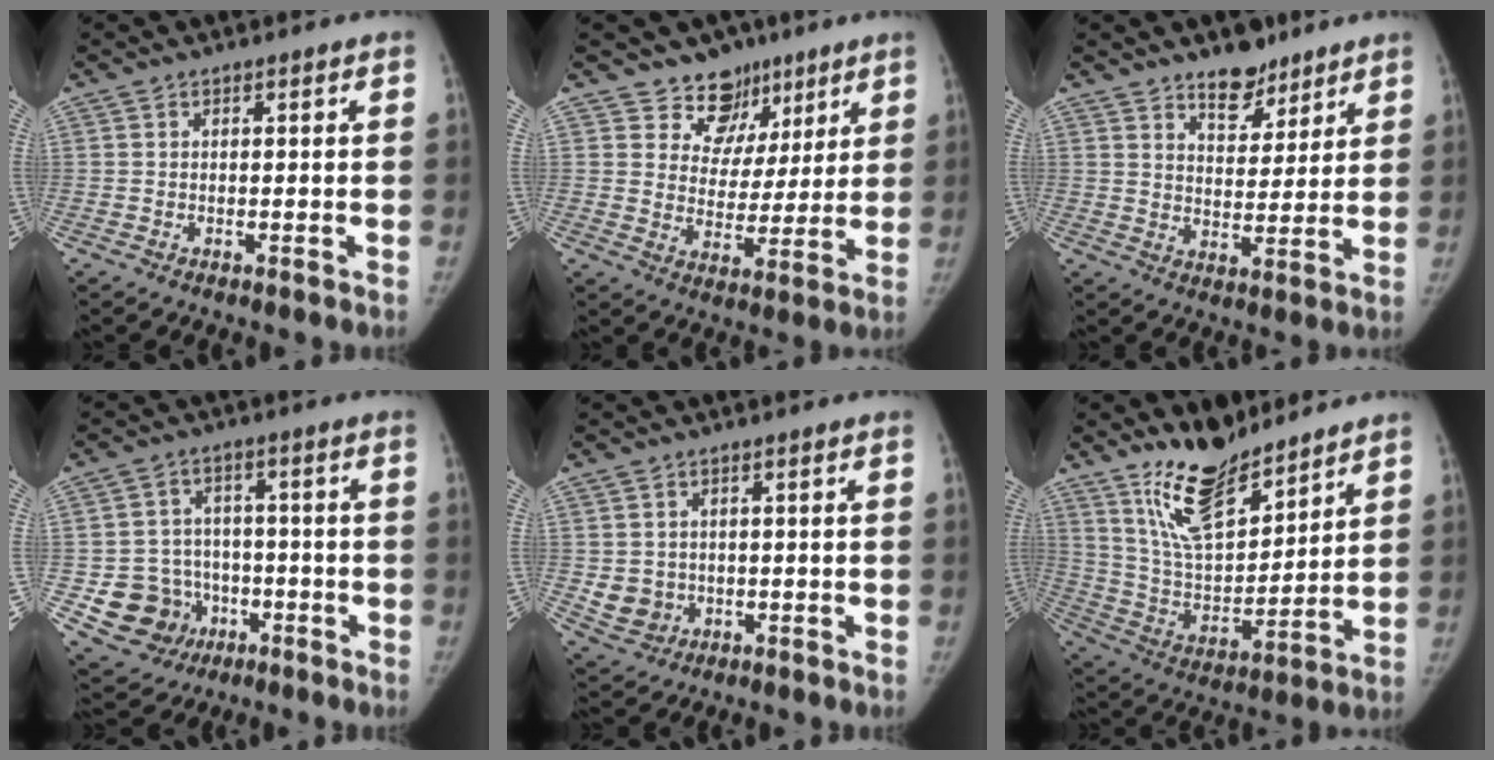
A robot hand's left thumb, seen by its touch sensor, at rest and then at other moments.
{"total": 9.7, "force": [6.7, 7.0, 0.8], "torque": [0.039, -0.040, 0.109]}
{"total": 8.2, "force": [6.2, 4.1, 3.4], "torque": [-0.020, -0.043, 0.099]}
{"total": 11.1, "force": [-3.2, 10.3, 2.9], "torque": [-0.035, 0.024, -0.038]}
{"total": 4.8, "force": [-0.2, 4.4, 1.8], "torque": [-0.017, -0.001, 0.012]}
{"total": 15.7, "force": [12.0, 5.9, 8.3], "torque": [-0.112, -0.081, 0.229]}